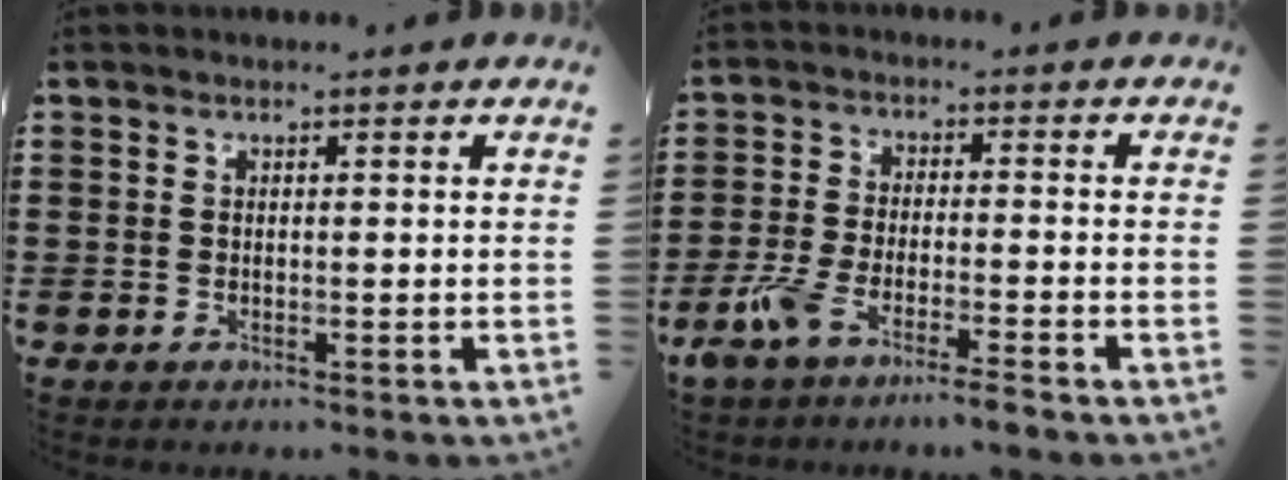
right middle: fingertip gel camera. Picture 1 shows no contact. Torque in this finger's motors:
{"motor_torque": [0.30, -0.28, 0.20, 0.11]}